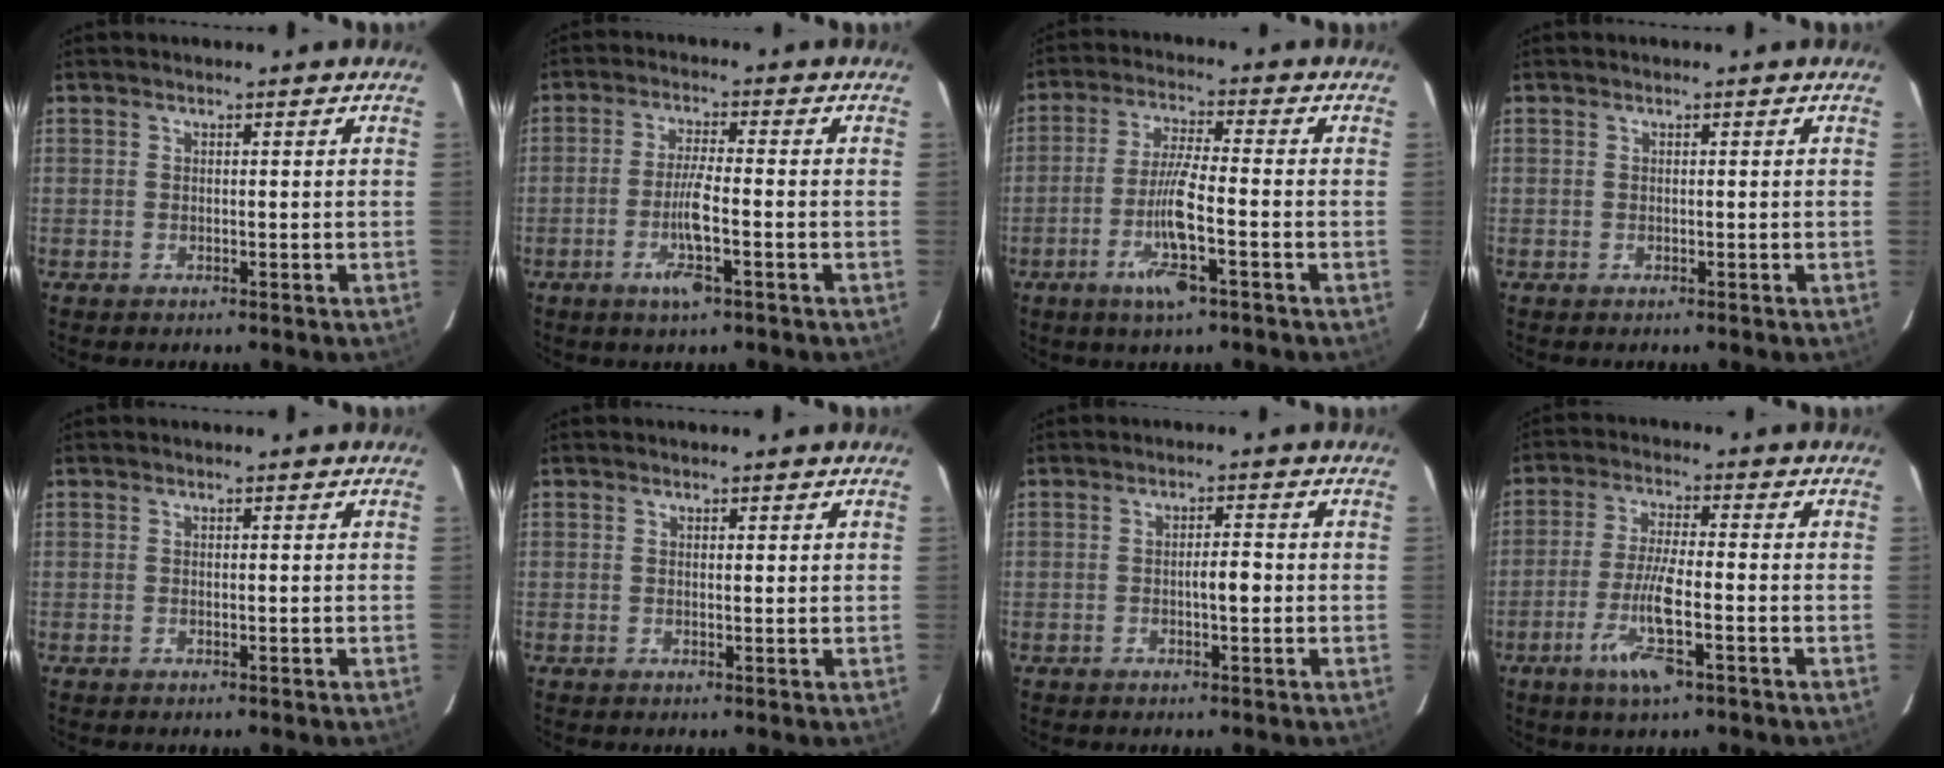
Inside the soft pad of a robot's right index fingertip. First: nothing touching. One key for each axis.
{"total": 5.8, "fx": -2.3, "fy": 0.0, "fz": 5.3, "tx": -0.103, "ty": -0.009, "tz": -0.043}
{"total": 8.3, "fx": -3.4, "fy": 0.1, "fz": 7.6, "tx": -0.149, "ty": -0.008, "tz": -0.063}
{"total": 0.0}
{"total": 0.0}
{"total": 0.7, "fx": 0.5, "fy": 0.1, "fz": 0.5, "tx": -0.009, "ty": 0.000, "tz": 0.007}
{"total": 2.5, "fx": -0.5, "fy": 0.5, "fz": 2.4, "tx": -0.039, "ty": 0.003, "tz": -0.009}
{"total": 8.0, "fx": -3.5, "fy": 0.6, "fz": 7.1, "tx": -0.141, "ty": -0.011, "tz": -0.064}